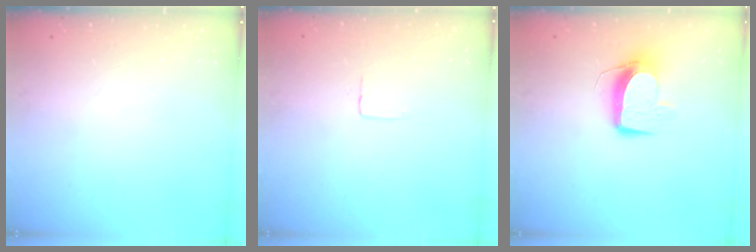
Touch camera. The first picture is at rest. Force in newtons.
{"total": 2.5, "press": 2.5, "slide": 0.1}
{"total": 9.5, "press": 9.5, "slide": 0.9}